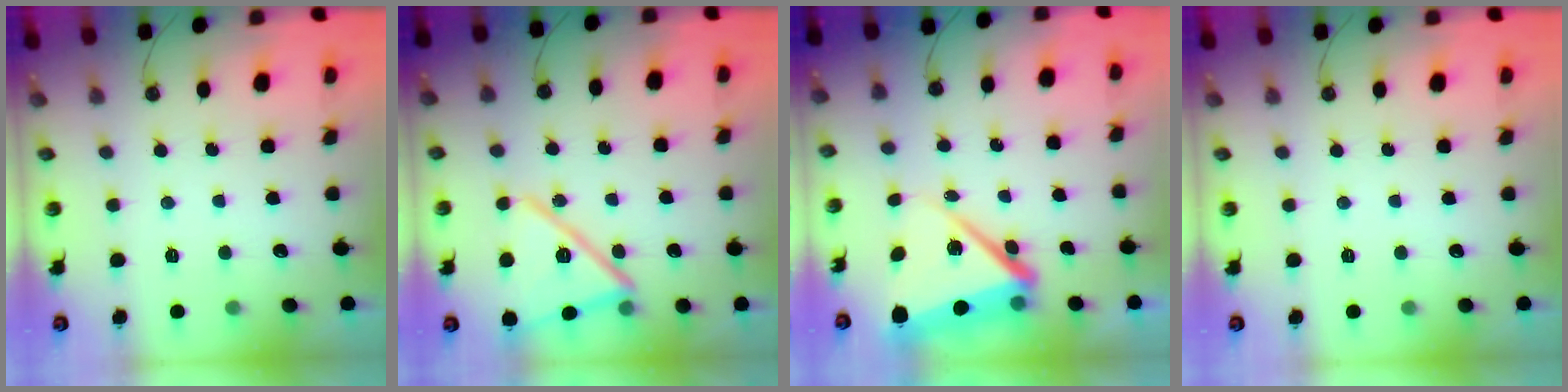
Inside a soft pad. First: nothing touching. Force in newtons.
{"total": 17.8, "press": 17.7, "slide": 1.2}
{"total": 11.8, "press": 11.8, "slide": 1.2}
{"total": 0.0}